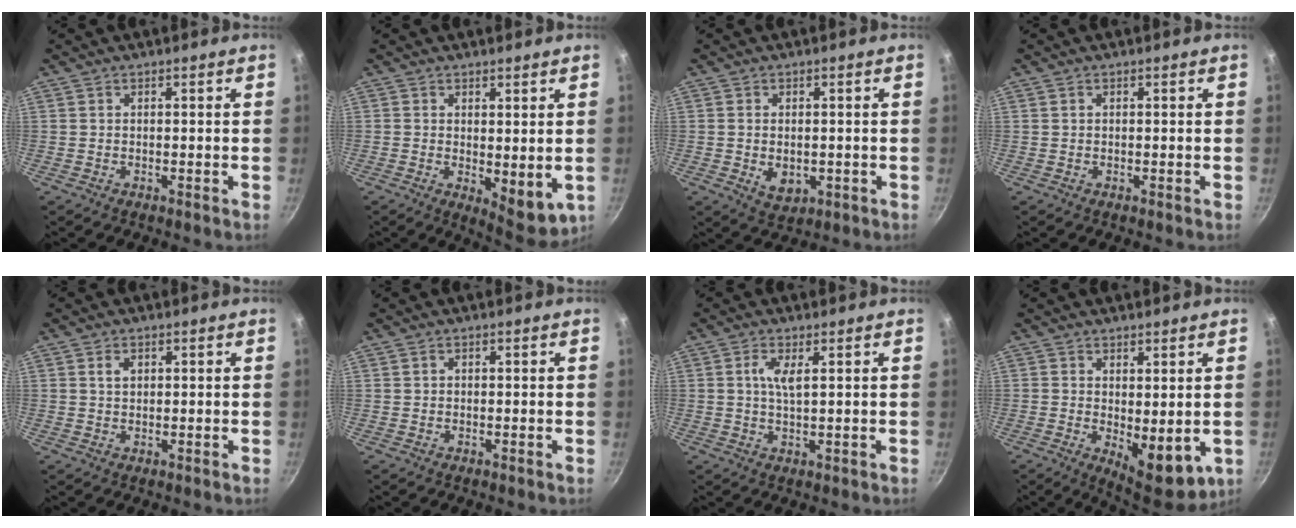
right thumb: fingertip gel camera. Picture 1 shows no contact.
{"total": 7.2, "force": [0.3, 3.4, 6.3], "torque": [-0.077, -0.021, 0.012]}
{"total": 4.9, "force": [-0.6, 3.4, 3.4], "torque": [-0.048, -0.007, -0.002]}
{"total": 0.0}
{"total": 3.4, "force": [1.2, 2.3, 2.1], "torque": [-0.027, -0.002, 0.023]}
{"total": 0.6, "force": [0.2, 0.6, 0.2], "torque": [-0.002, 0.004, 0.003]}
{"total": 3.8, "force": [1.1, 1.1, 3.5], "torque": [-0.070, -0.001, 0.022]}
{"total": 9.1, "force": [-0.4, 4.3, 8.0], "torque": [-0.091, -0.016, 0.008]}